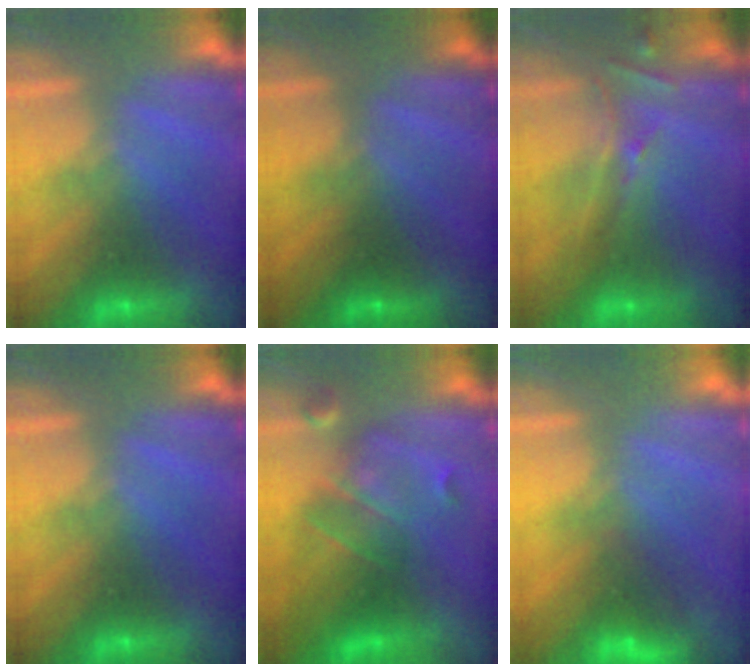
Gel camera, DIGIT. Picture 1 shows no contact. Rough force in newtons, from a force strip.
{"total": 2.5}
{"total": 2.6}
{"total": 0.0}
{"total": 5.7}
{"total": 3.7}